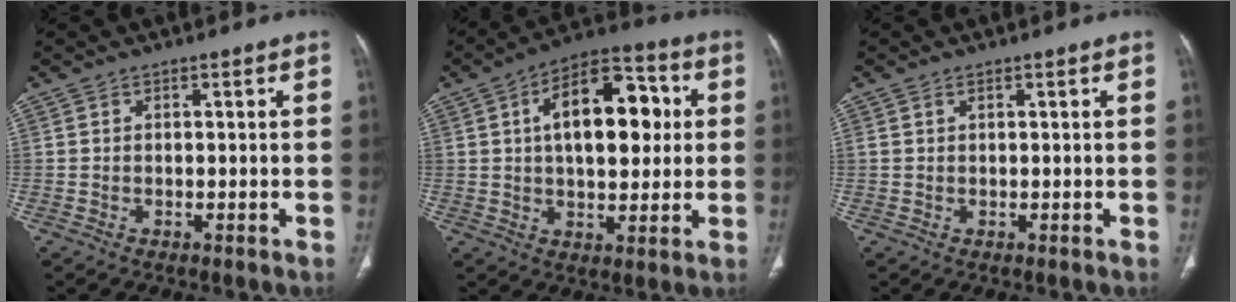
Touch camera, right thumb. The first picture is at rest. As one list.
[{"total": 16.9, "force": [3.2, 9.1, 13.9], "torque": [-0.182, 0.018, 0.044]}, {"total": 0.6, "force": [0.4, 0.3, 0.4], "torque": [-0.011, 0.006, 0.009]}]